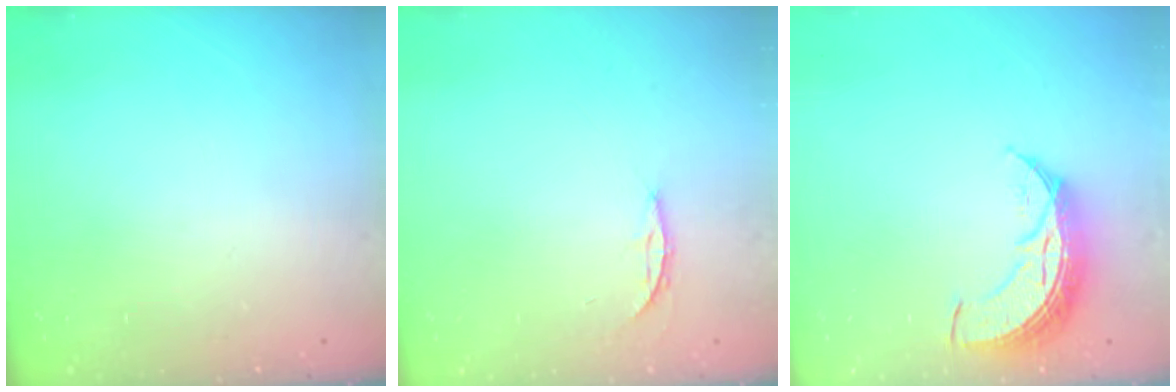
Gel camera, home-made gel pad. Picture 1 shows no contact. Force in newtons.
{"total": 3.6, "press": 3.6, "slide": 0.3}
{"total": 9.8, "press": 9.8, "slide": 0.9}